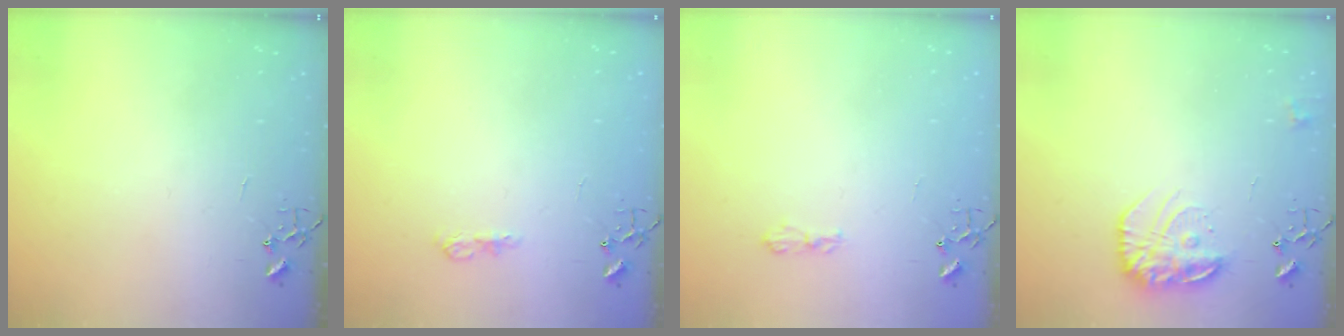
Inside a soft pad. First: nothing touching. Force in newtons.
{"total": 7.9, "press": 7.9, "slide": 0.9}
{"total": 5.4, "press": 5.4, "slide": 0.7}
{"total": 15.4, "press": 15.3, "slide": 1.0}